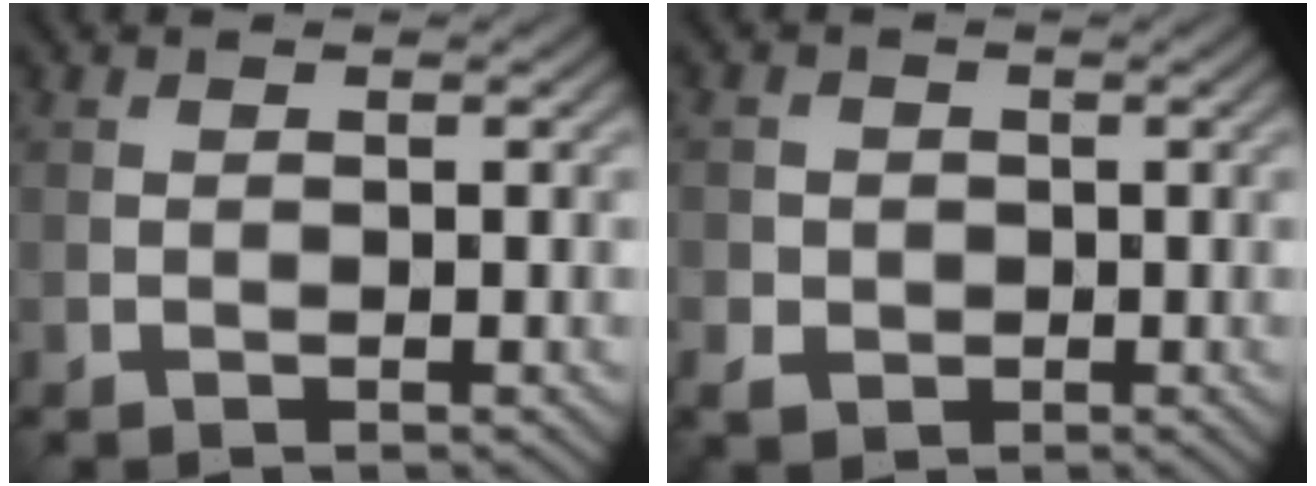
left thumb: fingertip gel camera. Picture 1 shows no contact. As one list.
[{"total": 3.2, "force": [-0.5, 3.0, 0.7], "torque": [-0.014, -0.002, -0.016]}]